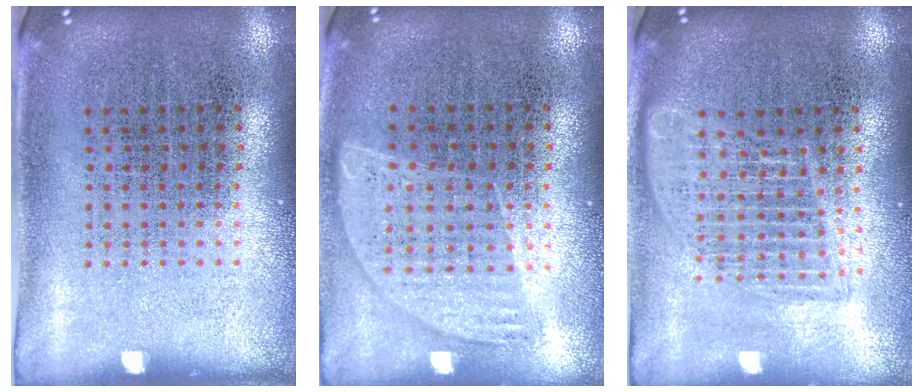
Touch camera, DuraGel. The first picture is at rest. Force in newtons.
{"total": 0.9, "press": 0.8, "slide": 0.4}
{"total": 1.6, "press": 1.5, "slide": 0.8}